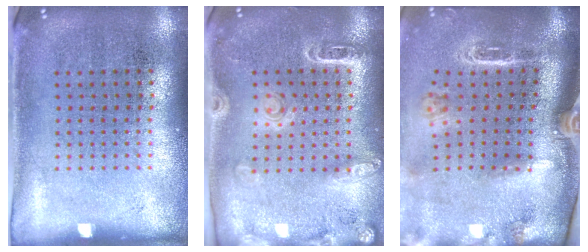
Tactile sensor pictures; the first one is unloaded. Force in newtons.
{"total": 1.8, "press": 1.7, "slide": 0.4}
{"total": 2.9, "press": 2.0, "slide": 2.1}